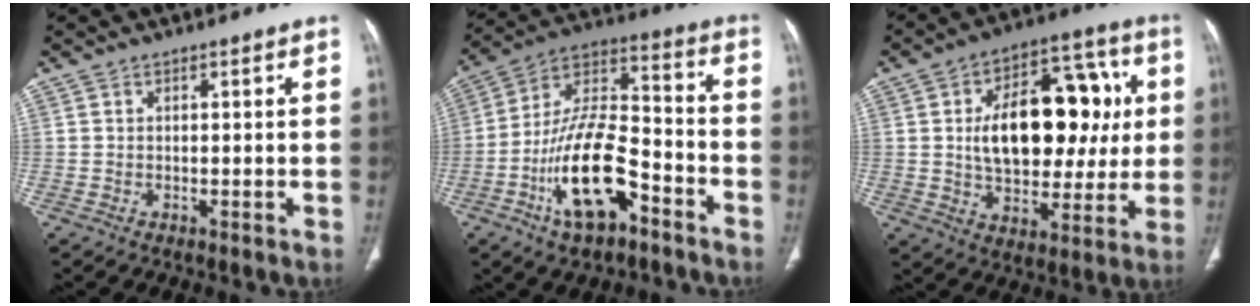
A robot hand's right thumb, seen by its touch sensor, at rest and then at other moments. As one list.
[{"total": 18.1, "force": [-8.3, 8.1, 13.8], "torque": [-0.245, 0.063, -0.149]}, {"total": 22.4, "force": [2.8, 13.4, 17.8], "torque": [-0.226, 0.020, 0.048]}]